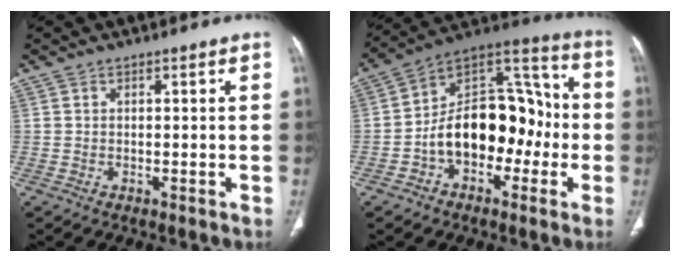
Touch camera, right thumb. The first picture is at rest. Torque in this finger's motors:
{"motor_torque": [2.18, 2.55, 1.26, -0.66, 0.15]}